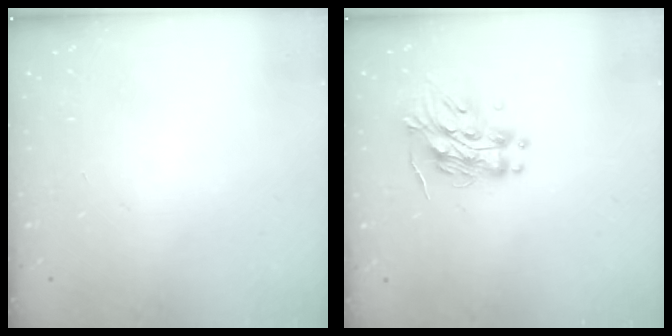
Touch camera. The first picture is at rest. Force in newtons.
{"total": 12.2, "press": 12.1, "slide": 1.2}